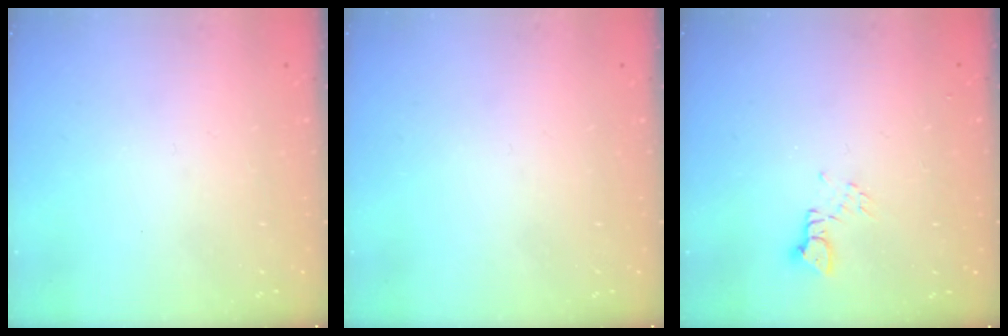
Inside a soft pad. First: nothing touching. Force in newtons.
{"total": 0.0}
{"total": 2.2, "press": 2.2, "slide": 0.3}